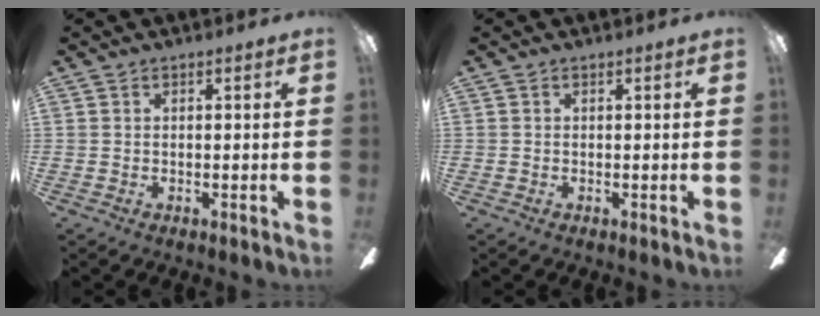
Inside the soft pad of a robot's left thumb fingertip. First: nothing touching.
{"total": 0.0}